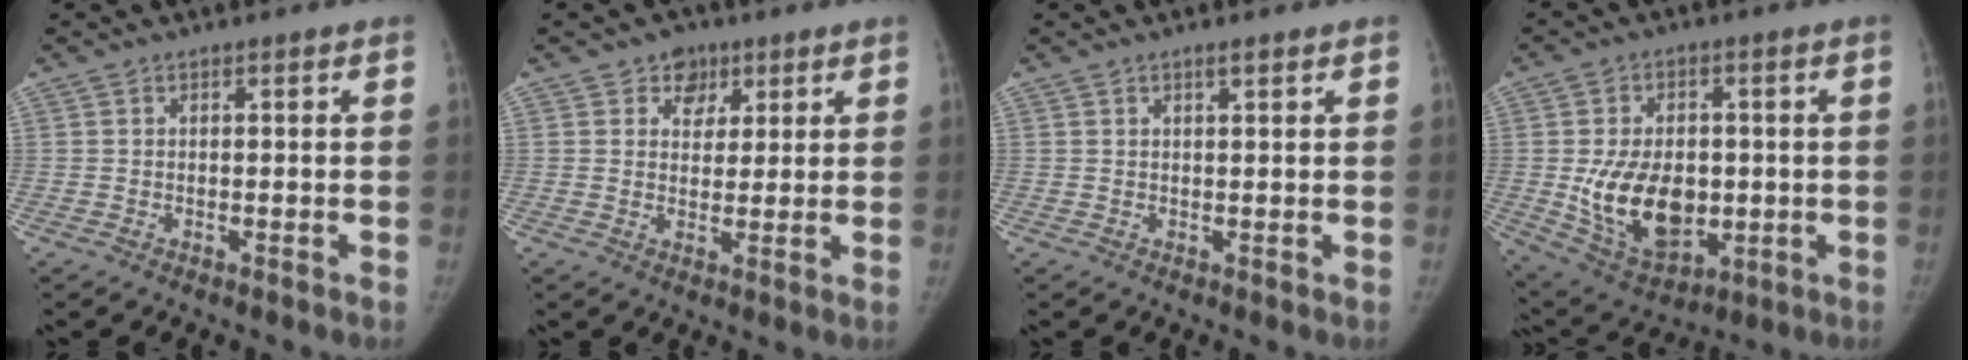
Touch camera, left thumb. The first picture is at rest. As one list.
[{"total": 4.9, "force": [2.6, 3.9, 1.3], "torque": [0.012, -0.008, 0.035]}, {"total": 1.4, "force": [1.0, 0.3, 1.0], "torque": [-0.015, -0.005, 0.016]}, {"total": 15.7, "force": [-1.3, 10.7, 11.5], "torque": [-0.158, -0.010, 0.004]}]